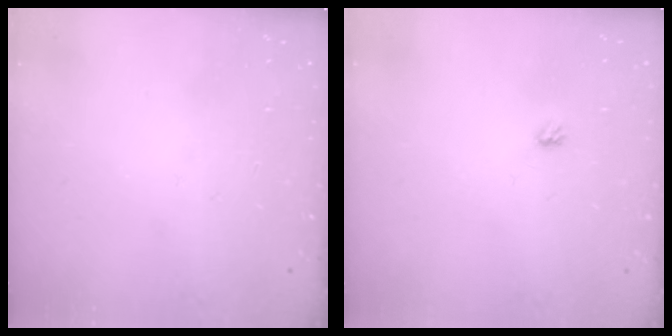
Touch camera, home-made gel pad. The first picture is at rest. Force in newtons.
{"total": 2.9, "press": 2.9, "slide": 0.5}